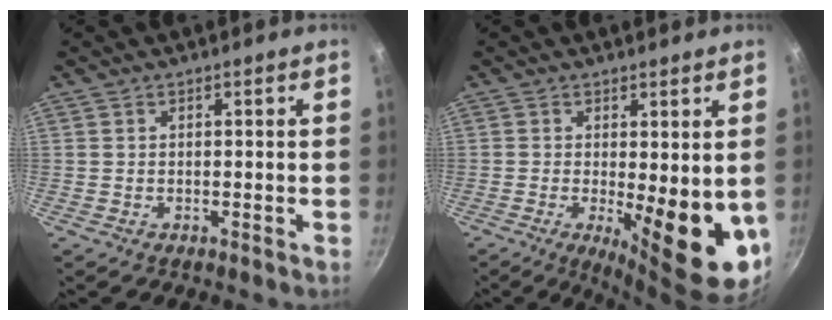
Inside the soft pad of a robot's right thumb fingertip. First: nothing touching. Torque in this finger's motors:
{"motor_torque": [-0.41, 1.11, 1.65, -0.06, 0.09]}